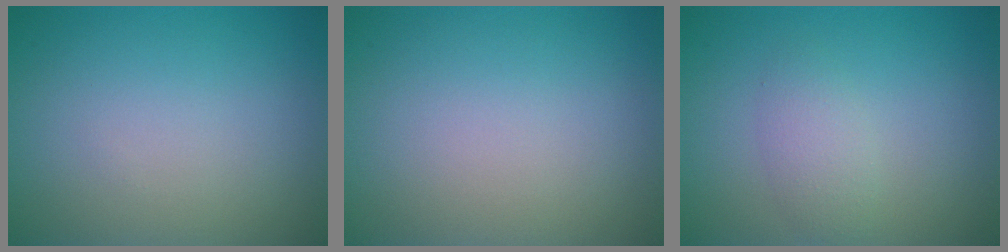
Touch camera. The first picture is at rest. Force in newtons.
{"total": 0.0}
{"total": 1.9, "press": 1.9, "slide": 0.1}